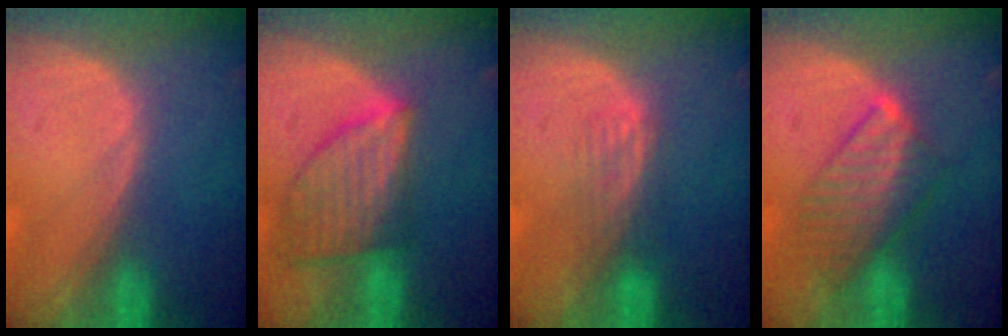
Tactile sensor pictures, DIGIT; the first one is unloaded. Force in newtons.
{"total": 7.7, "press": 7.0, "slide": 3.2}
{"total": 2.6, "press": 2.6, "slide": 0.4}
{"total": 6.4, "press": 6.3, "slide": 0.8}